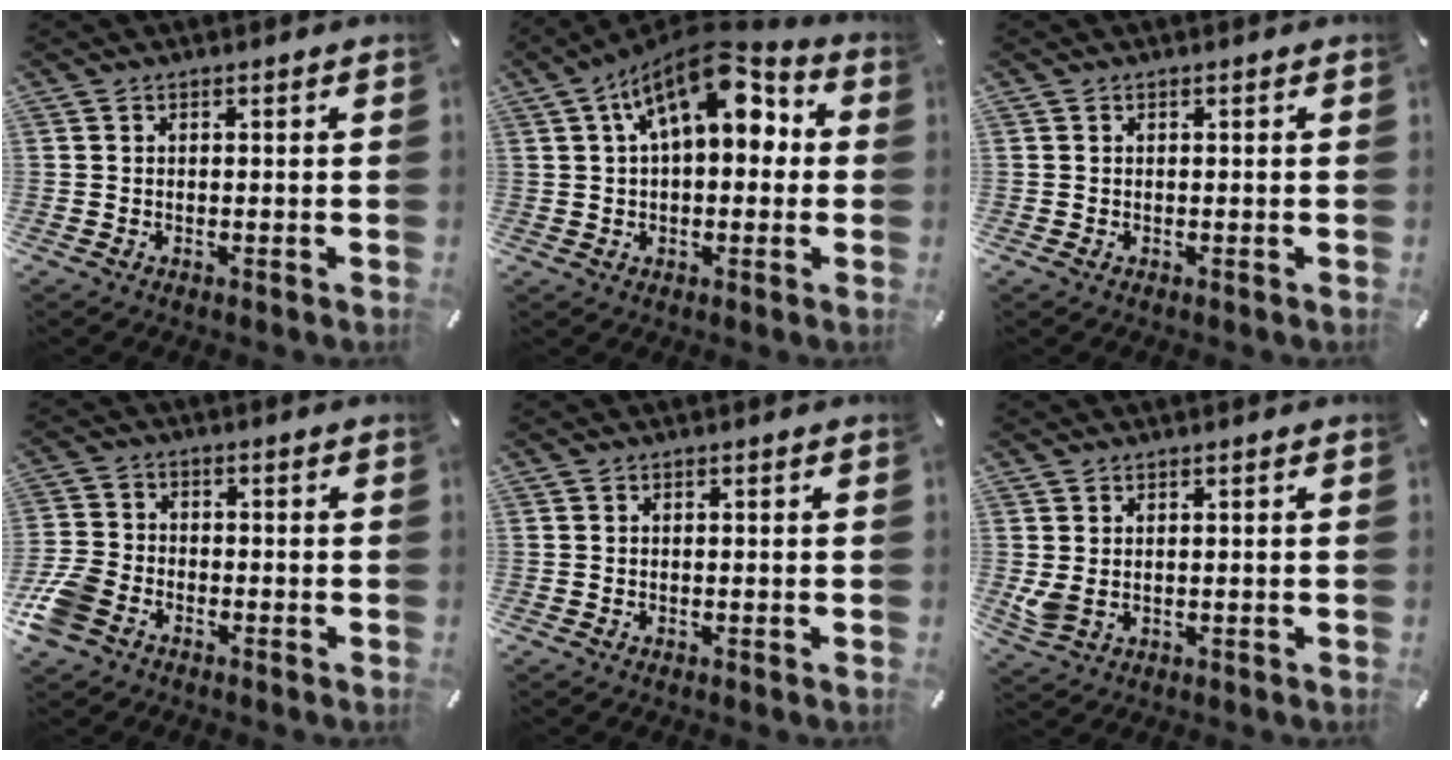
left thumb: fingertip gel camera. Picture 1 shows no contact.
{"total": 14.7, "force": [5.5, 7.8, 11.1], "torque": [-0.174, -0.010, 0.097]}
{"total": 0.0}
{"total": 7.3, "force": [-4.1, 5.1, 3.4], "torque": [-0.086, 0.016, -0.080]}
{"total": 0.0}
{"total": 2.7, "force": [0.8, 1.9, 1.8], "torque": [-0.042, -0.001, 0.017]}